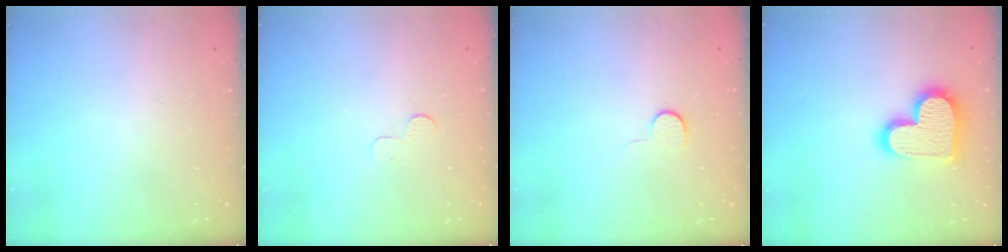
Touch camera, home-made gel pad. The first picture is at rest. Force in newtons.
{"total": 2.6, "press": 2.6, "slide": 0.2}
{"total": 4.6, "press": 4.6, "slide": 0.5}
{"total": 16.8, "press": 16.7, "slide": 1.3}